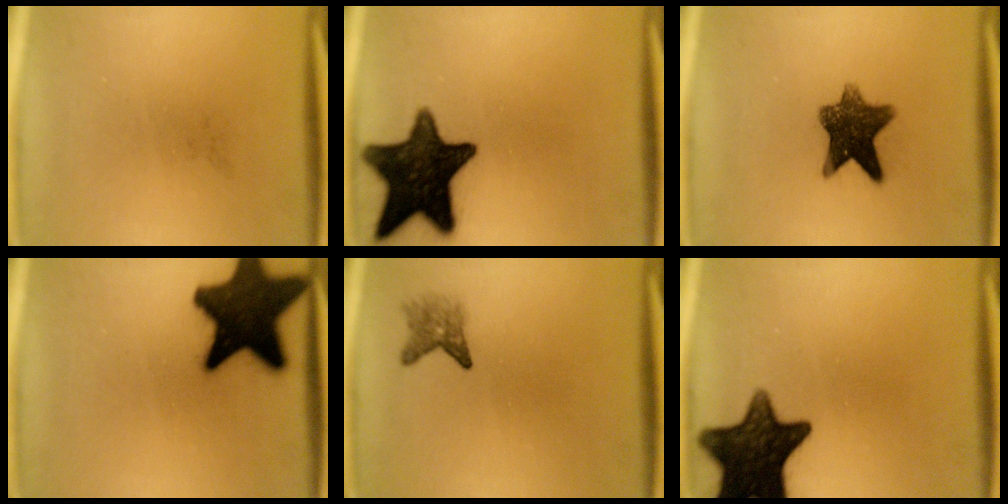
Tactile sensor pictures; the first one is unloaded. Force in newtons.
{"total": 17.3}
{"total": 9.7}
{"total": 19.0}
{"total": 2.4}
{"total": 15.0}